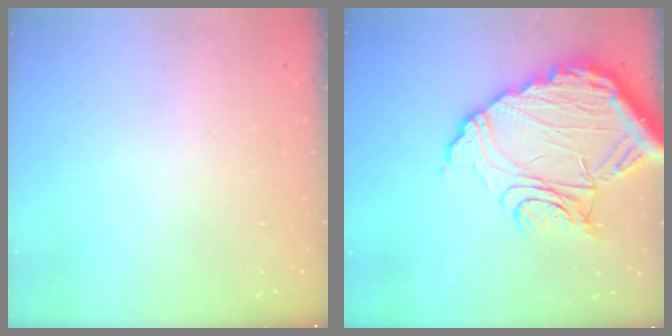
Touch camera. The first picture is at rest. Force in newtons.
{"total": 21.0, "press": 20.9, "slide": 2.2}